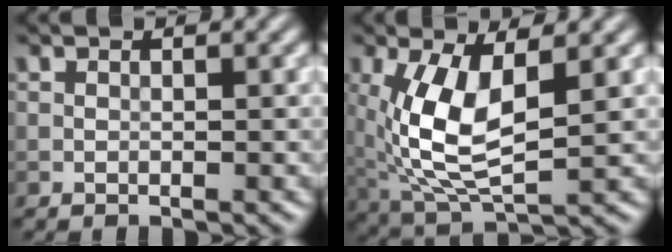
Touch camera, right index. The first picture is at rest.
{"total": 7.9, "force": [0.8, 3.5, 7.1], "torque": [-0.162, -0.009, 0.020]}